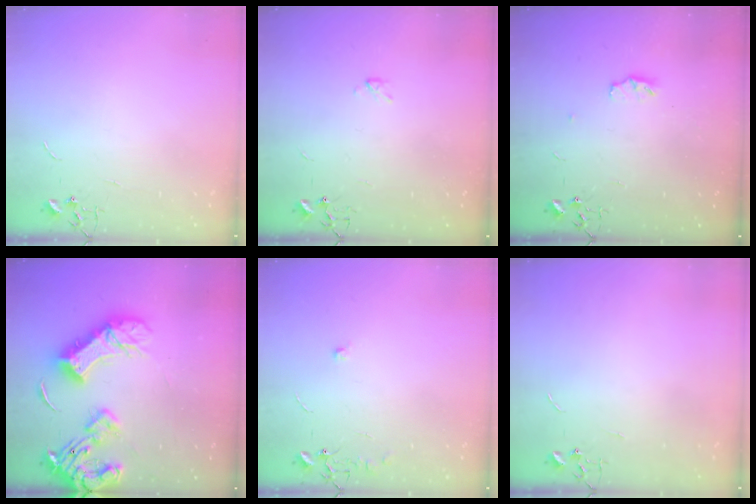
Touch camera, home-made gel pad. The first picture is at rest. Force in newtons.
{"total": 2.3, "press": 2.3, "slide": 0.4}
{"total": 4.4, "press": 4.4, "slide": 0.7}
{"total": 21.9, "press": 21.7, "slide": 2.7}
{"total": 6.2, "press": 6.1, "slide": 0.7}
{"total": 0.0}